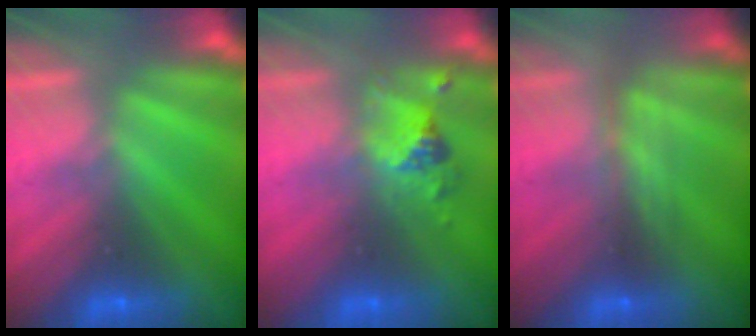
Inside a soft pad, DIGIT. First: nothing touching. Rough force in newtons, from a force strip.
{"total": 2.4}
{"total": 2.4}